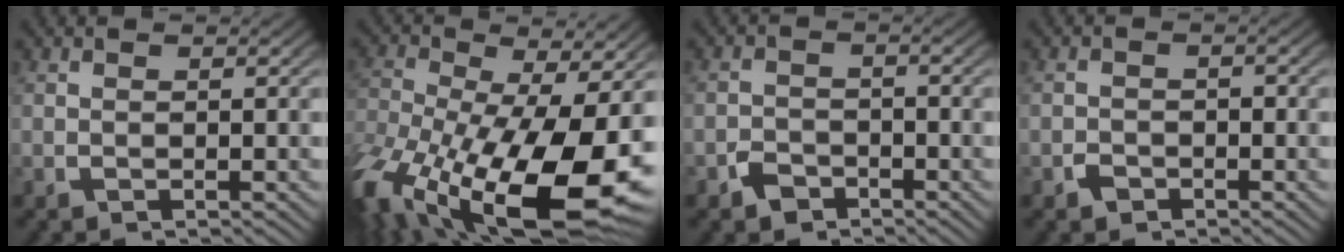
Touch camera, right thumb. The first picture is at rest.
{"total": 17.5, "force": [-6.3, 10.0, 12.9], "torque": [-0.266, -0.079, -0.057]}
{"total": 2.5, "force": [-2.0, 1.4, 0.4], "torque": [-0.006, -0.011, -0.032]}
{"total": 1.5, "force": [-1.0, 1.0, 0.4], "torque": [-0.005, -0.008, -0.017]}